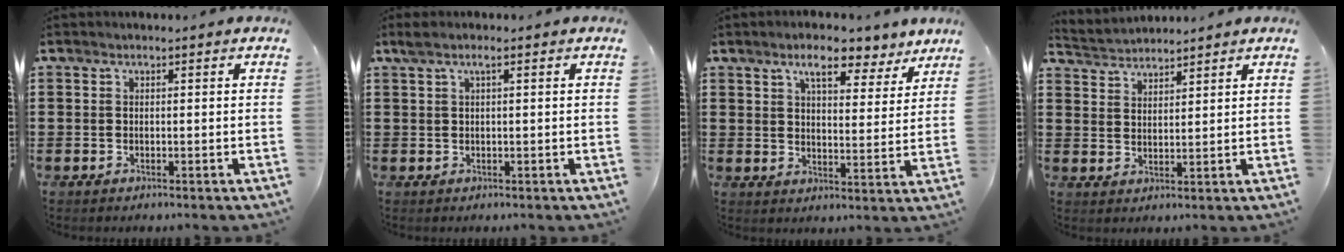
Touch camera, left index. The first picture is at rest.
{"total": 1.4, "force": [0.4, 0.2, 1.3], "torque": [-0.026, 0.000, 0.007]}
{"total": 7.2, "force": [5.8, 1.9, 3.8], "torque": [-0.061, -0.021, 0.097]}
{"total": 2.8, "force": [2.8, 0.3, -0.4], "torque": [-0.004, -0.007, 0.051]}